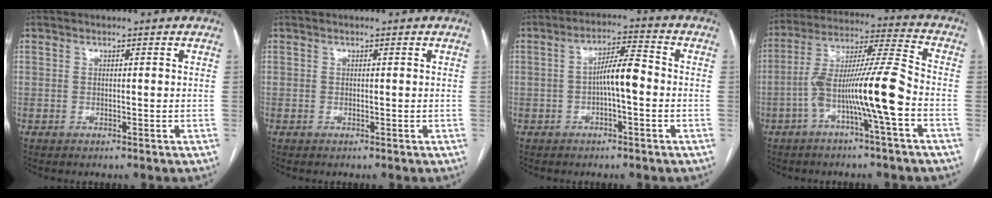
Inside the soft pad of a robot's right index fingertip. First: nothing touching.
{"total": 0.0}
{"total": 6.0, "force": [-0.9, 1.0, 5.9], "torque": [-0.102, 0.017, -0.017]}
{"total": 13.1, "force": [-4.4, -0.3, 12.3], "torque": [-0.230, 0.019, -0.082]}